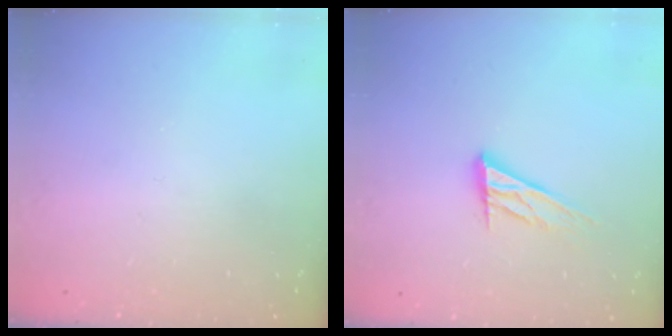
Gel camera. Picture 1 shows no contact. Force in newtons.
{"total": 12.7, "press": 12.4, "slide": 2.8}